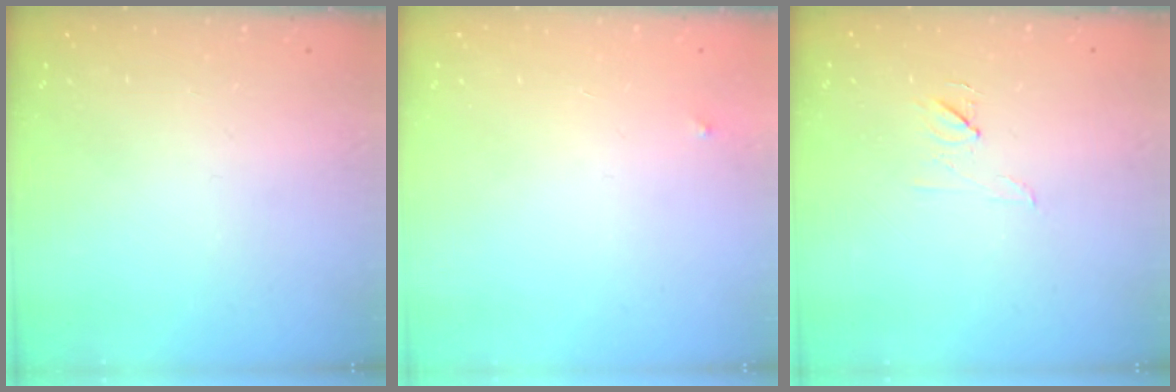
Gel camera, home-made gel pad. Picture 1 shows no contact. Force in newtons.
{"total": 2.5, "press": 2.4, "slide": 0.4}
{"total": 5.9, "press": 5.9, "slide": 0.9}